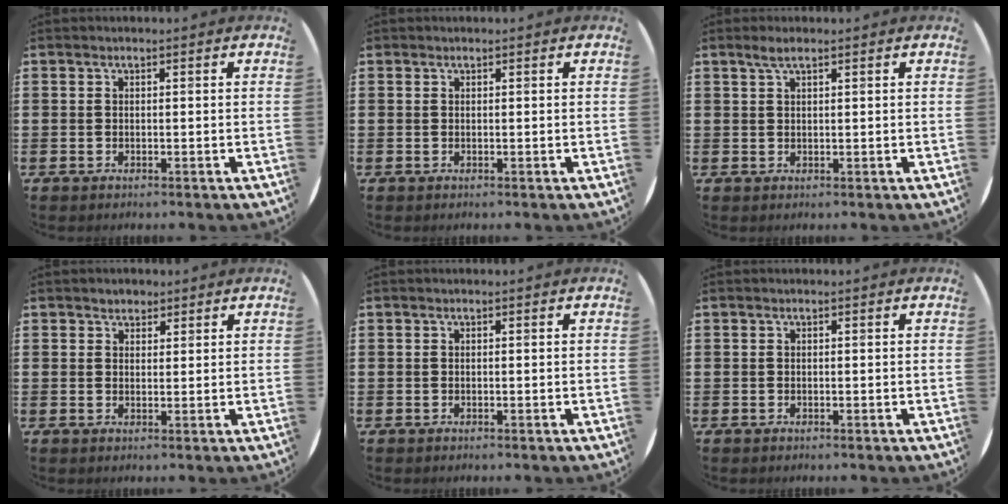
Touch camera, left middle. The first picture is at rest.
{"total": 0.0}
{"total": 1.9, "force": [1.3, 0.3, 1.3], "torque": [-0.026, 0.004, 0.023]}
{"total": 1.6, "force": [1.5, 0.7, 0.0], "torque": [0.005, -0.001, 0.028]}
{"total": 0.0}
{"total": 0.0}